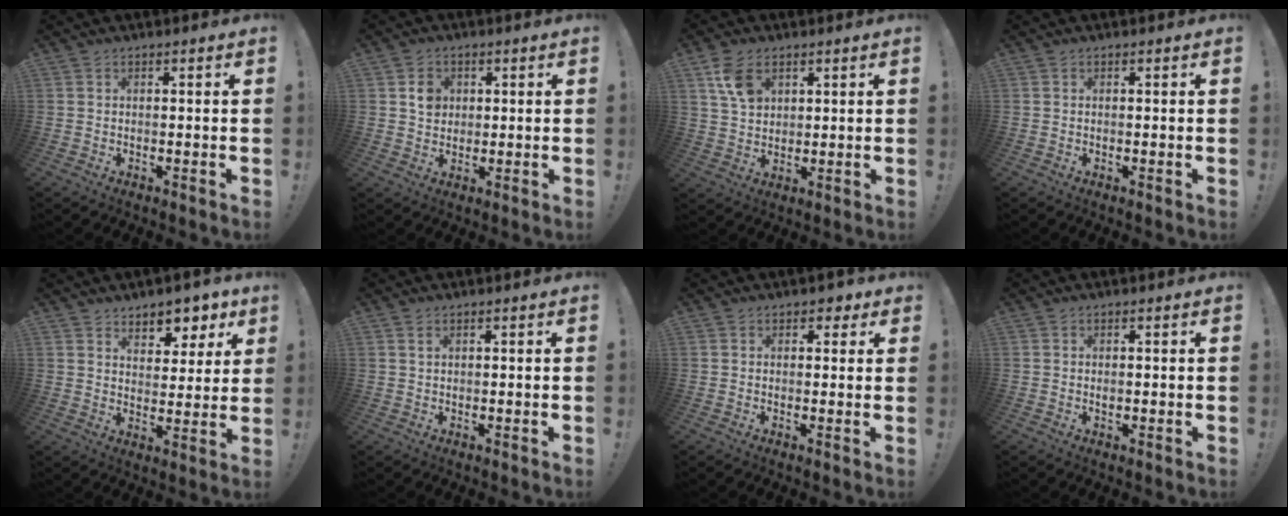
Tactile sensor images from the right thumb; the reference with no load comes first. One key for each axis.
{"total": 5.0, "fx": 1.2, "fy": 4.5, "fz": 1.9, "tx": -0.015, "ty": 0.000, "tz": 0.019}
{"total": 8.0, "fx": 3.9, "fy": 5.4, "fz": 4.4, "tx": -0.064, "ty": -0.011, "tz": 0.075}
{"total": 0.0}
{"total": 7.2, "fx": 5.5, "fy": 4.4, "fz": 1.6, "tx": -0.002, "ty": -0.055, "tz": 0.101}
{"total": 1.1, "fx": 0.7, "fy": 0.5, "fz": 0.8, "tx": -0.009, "ty": -0.002, "tz": 0.011}
{"total": 2.9, "fx": 1.4, "fy": 2.2, "fz": 1.2, "tx": 0.001, "ty": -0.004, "tz": 0.021}
{"total": 0.6, "fx": 0.1, "fy": 0.5, "fz": 0.3, "tx": -0.003, "ty": 0.000, "tz": 0.001}